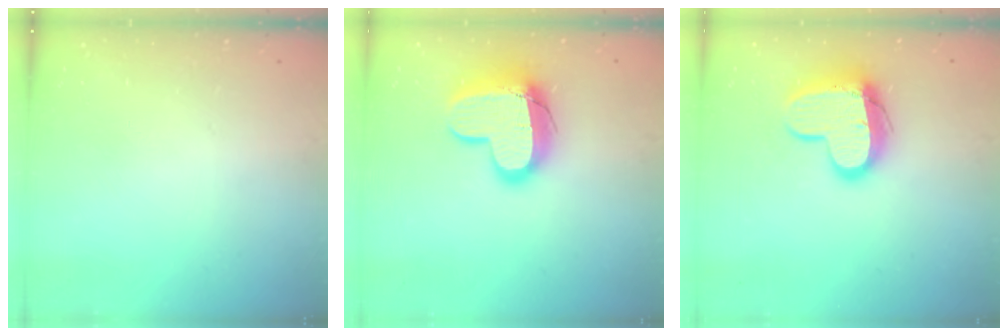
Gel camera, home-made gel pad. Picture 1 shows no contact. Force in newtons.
{"total": 15.2, "press": 15.2, "slide": 1.4}
{"total": 13.5, "press": 13.5, "slide": 1.2}